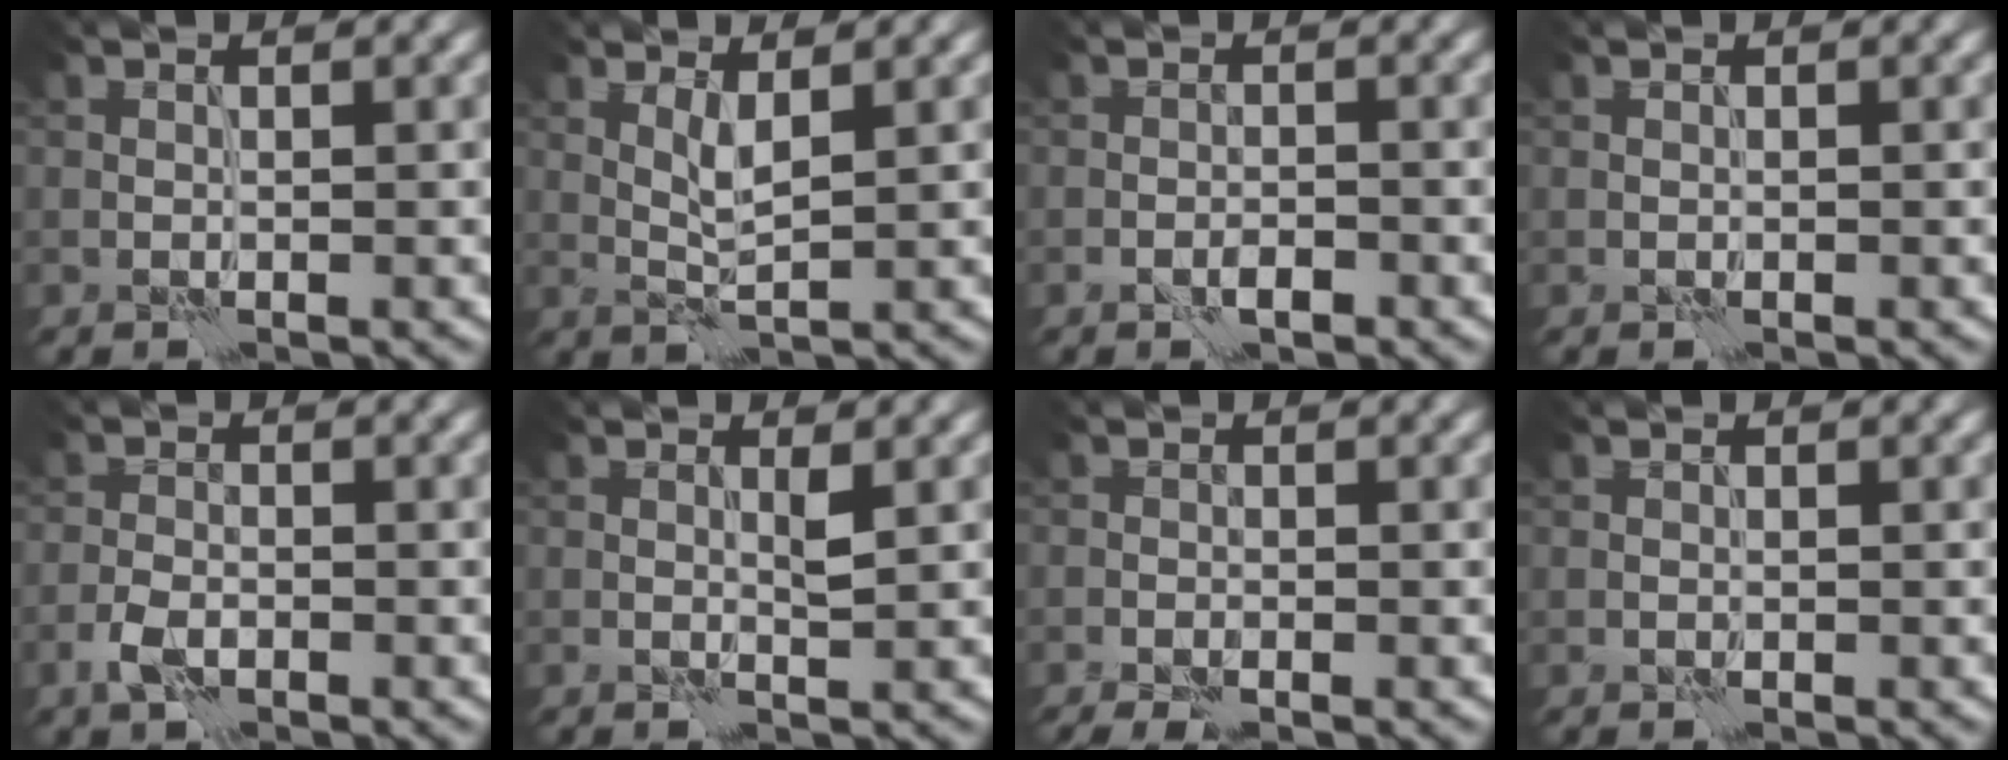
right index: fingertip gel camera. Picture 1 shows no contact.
{"total": 2.0, "force": [0.9, 0.2, 1.8], "torque": [-0.041, -0.001, 0.020]}
{"total": 1.3, "force": [-0.8, 0.5, 0.9], "torque": [-0.014, 0.002, -0.017]}
{"total": 0.0}
{"total": 2.2, "force": [-1.2, 1.1, 1.5], "torque": [-0.032, 0.000, -0.031]}
{"total": 1.0, "force": [0.3, 0.1, 0.9], "torque": [-0.017, -0.002, 0.003]}
{"total": 1.9, "force": [-1.2, 0.5, 1.3], "torque": [-0.026, -0.001, -0.024]}
{"total": 0.0}